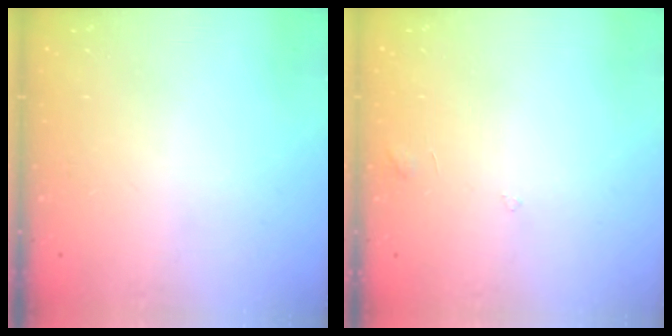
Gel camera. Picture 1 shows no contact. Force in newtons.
{"total": 2.9, "press": 2.9, "slide": 0.2}